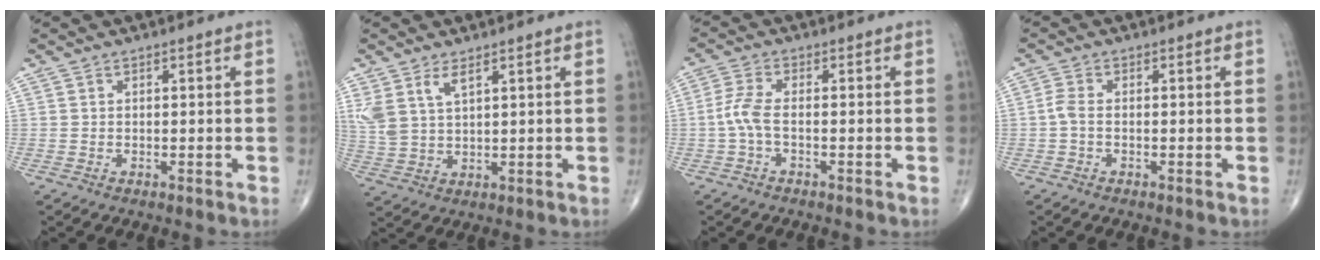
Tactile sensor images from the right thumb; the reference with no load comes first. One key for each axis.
{"total": 5.7, "fx": 3.1, "fy": 2.4, "fz": 4.1, "tx": -0.089, "ty": -0.012, "tz": 0.073}
{"total": 4.0, "fx": -1.0, "fy": 1.2, "fz": 3.7, "tx": -0.093, "ty": 0.006, "tz": -0.027}
{"total": 2.1, "fx": -0.5, "fy": 1.0, "fz": 1.8, "tx": -0.043, "ty": 0.001, "tz": -0.015}